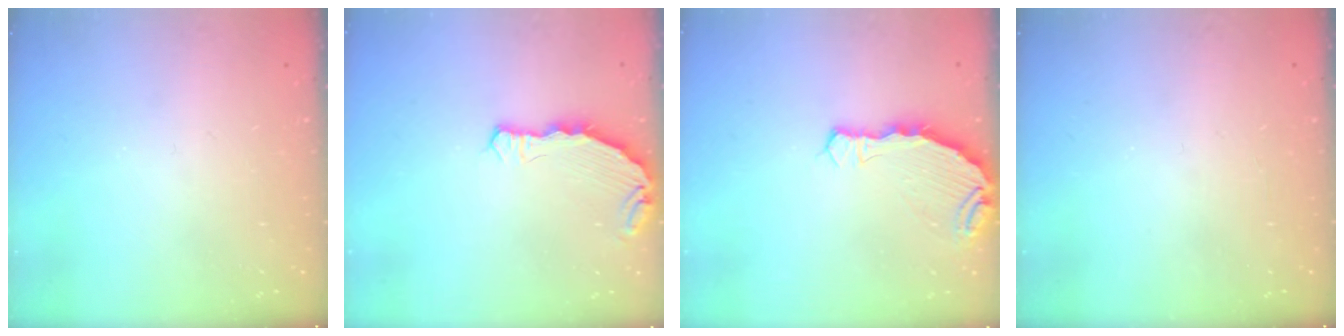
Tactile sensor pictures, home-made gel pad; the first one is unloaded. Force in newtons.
{"total": 7.4, "press": 5.3, "slide": 5.1}
{"total": 7.9, "press": 6.2, "slide": 4.9}
{"total": 0.0}